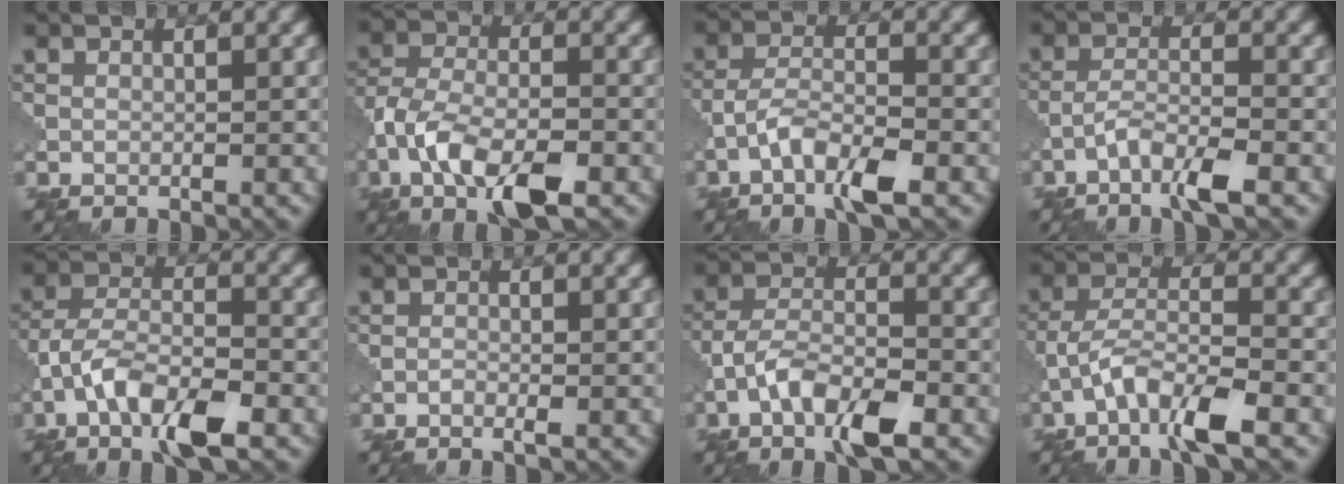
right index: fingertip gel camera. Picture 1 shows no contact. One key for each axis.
{"total": 8.1, "fx": -4.2, "fy": 3.2, "fz": 6.1, "tx": -0.120, "ty": 0.002, "tz": -0.087}
{"total": 4.8, "fx": -2.7, "fy": 1.4, "fz": 3.7, "tx": -0.072, "ty": 0.005, "tz": -0.057}
{"total": 4.0, "fx": -2.4, "fy": 0.7, "fz": 3.2, "tx": -0.064, "ty": 0.005, "tz": -0.056}
{"total": 7.0, "fx": -3.7, "fy": 2.7, "fz": 5.3, "tx": -0.102, "ty": 0.005, "tz": -0.078}
{"total": 0.9, "fx": -0.5, "fy": 0.2, "fz": 0.7, "tx": -0.016, "ty": 0.000, "tz": -0.012}
{"total": 5.9, "fx": -3.1, "fy": 2.1, "fz": 4.5, "tx": -0.087, "ty": 0.005, "tz": -0.065}
{"total": 5.9, "fx": -3.4, "fy": 1.5, "fz": 4.6, "tx": -0.091, "ty": 0.004, "tz": -0.072}